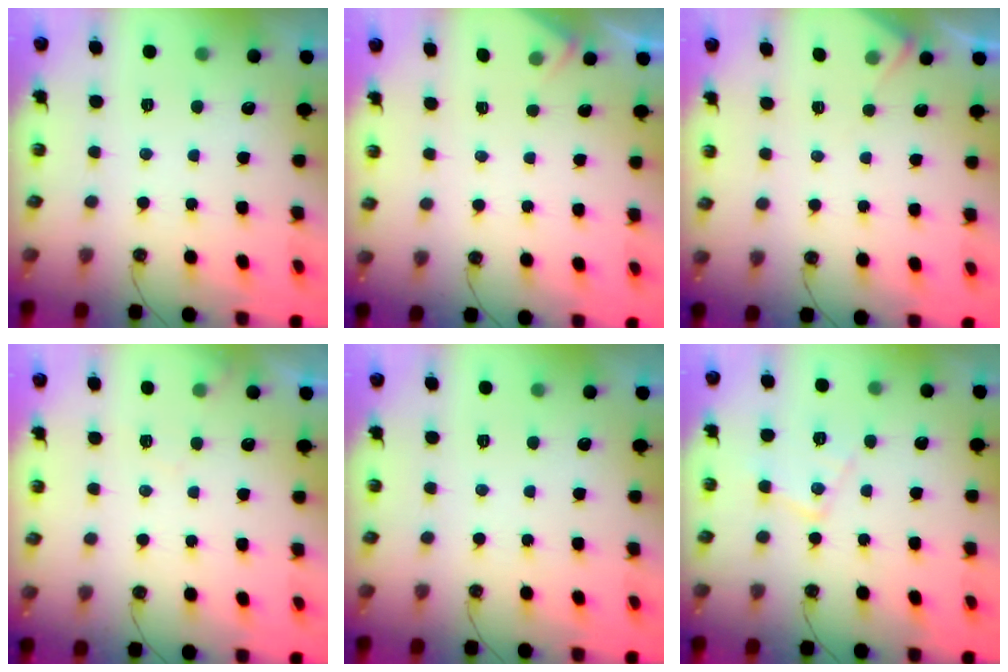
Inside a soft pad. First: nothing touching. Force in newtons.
{"total": 2.5, "press": 2.4, "slide": 0.4}
{"total": 4.0, "press": 4.0, "slide": 0.4}
{"total": 4.4, "press": 4.3, "slide": 0.6}
{"total": 0.0}
{"total": 9.7, "press": 9.7, "slide": 0.7}